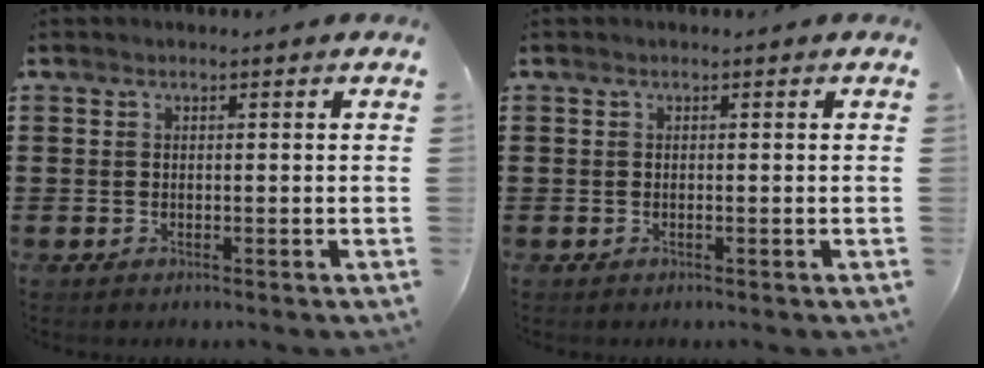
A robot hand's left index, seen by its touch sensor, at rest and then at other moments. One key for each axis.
{"total": 0.0}